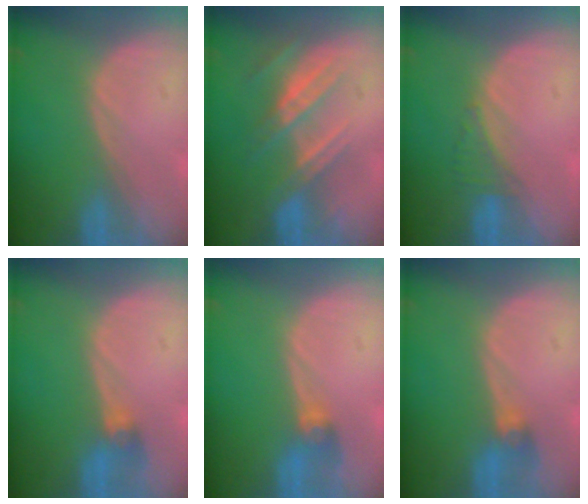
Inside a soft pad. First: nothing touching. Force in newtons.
{"total": 7.3, "press": 6.8, "slide": 2.6}
{"total": 1.9, "press": 1.8, "slide": 0.7}
{"total": 2.8, "press": 2.6, "slide": 1.0}
{"total": 2.7, "press": 2.7, "slide": 0.3}
{"total": 2.8, "press": 2.6, "slide": 1.0}